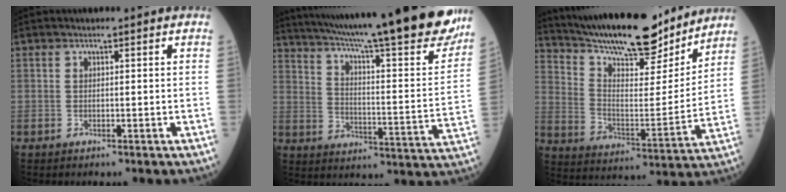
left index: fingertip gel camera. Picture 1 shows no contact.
{"total": 31.5, "force": [27.1, 1.1, 16.0], "torque": [-0.262, -0.077, 0.361]}
{"total": 20.8, "force": [18.5, 3.9, 8.5], "torque": [-0.153, -0.005, 0.294]}